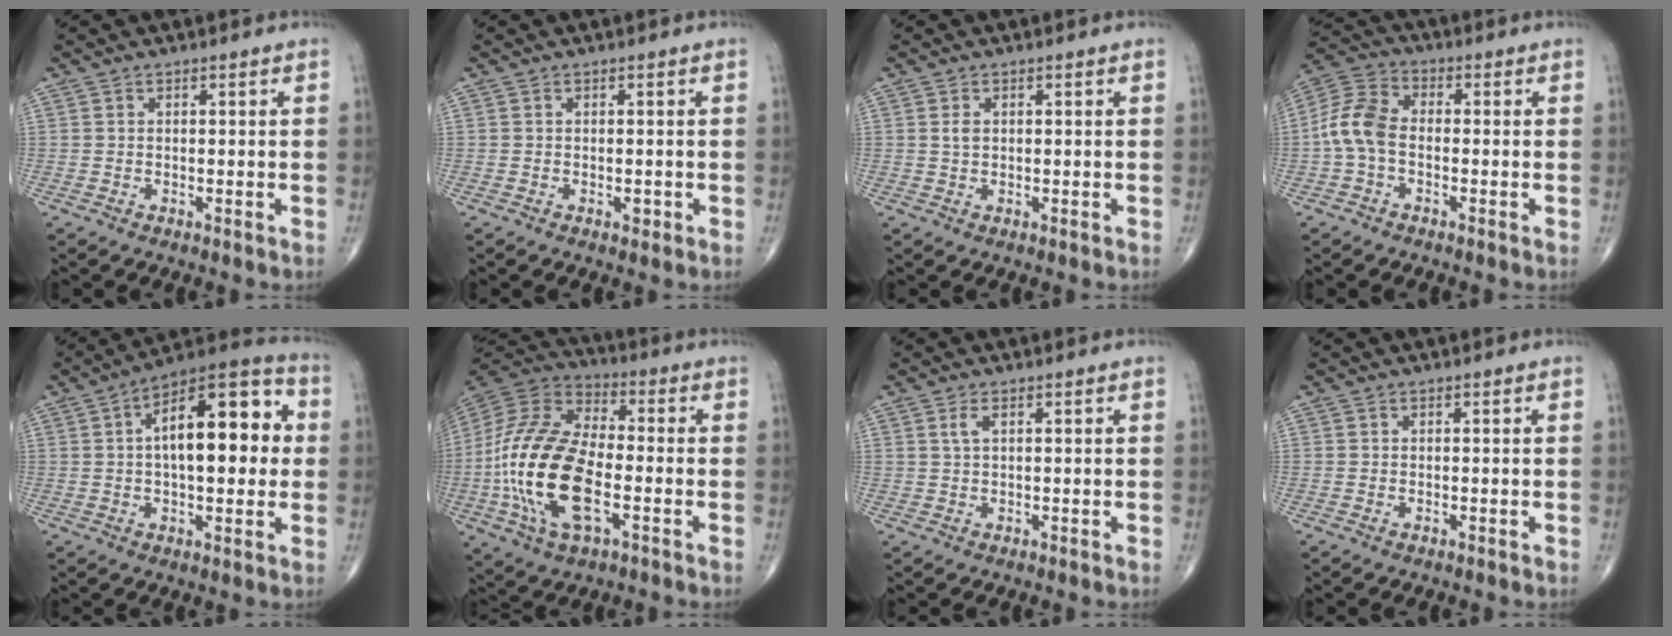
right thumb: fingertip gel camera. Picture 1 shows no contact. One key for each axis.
{"total": 1.6, "fx": -0.5, "fy": 0.8, "fz": 1.2, "tx": -0.016, "ty": -0.001, "tz": -0.007}
{"total": 1.4, "fx": 0.3, "fy": 0.9, "fz": 1.0, "tx": -0.015, "ty": 0.000, "tz": 0.007}
{"total": 8.5, "fx": -1.3, "fy": 5.4, "fz": 6.4, "tx": -0.129, "ty": 0.025, "tz": -0.039}
{"total": 19.1, "fx": 2.5, "fy": 8.5, "fz": 16.9, "tx": -0.225, "ty": 0.031, "tz": 0.027}
{"total": 22.5, "fx": -4.8, "fy": 10.8, "fz": 19.1, "tx": -0.401, "ty": 0.013, "tz": -0.090}
{"total": 1.6, "fx": 0.7, "fy": 0.6, "fz": 1.3, "tx": -0.033, "ty": 0.005, "tz": 0.018}
{"total": 0.0}